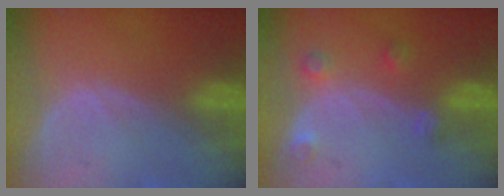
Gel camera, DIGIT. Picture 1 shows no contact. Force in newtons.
{"total": 2.7, "press": 2.7, "slide": 0.3}